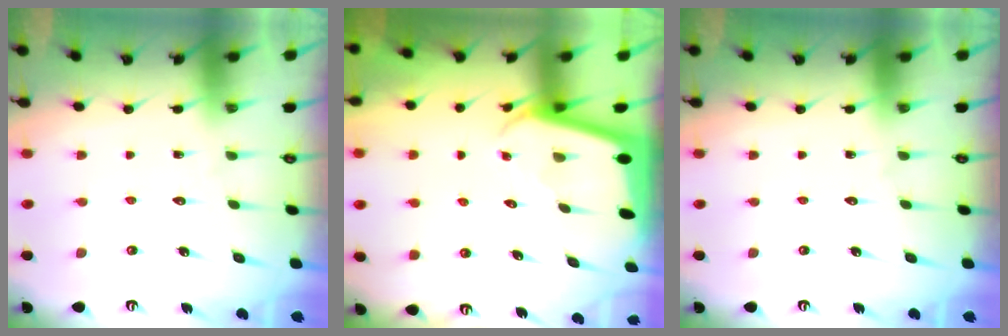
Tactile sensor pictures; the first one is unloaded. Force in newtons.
{"total": 2.2, "press": 2.2, "slide": 0.1}
{"total": 0.0}